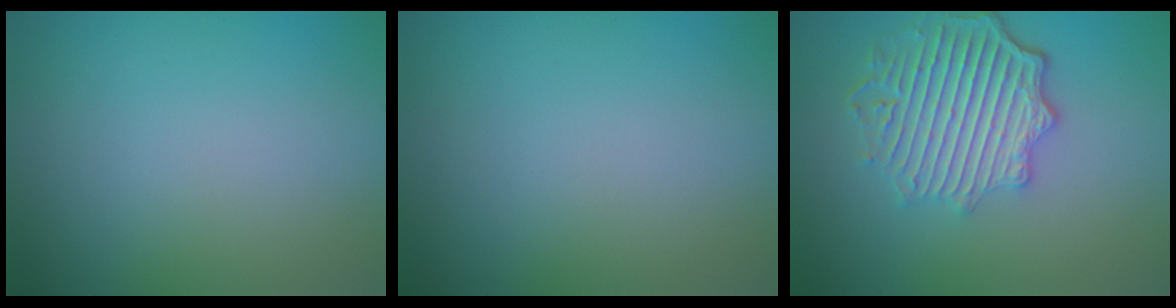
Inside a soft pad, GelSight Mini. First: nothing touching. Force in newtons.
{"total": 0.0}
{"total": 6.0, "press": 4.7, "slide": 3.8}